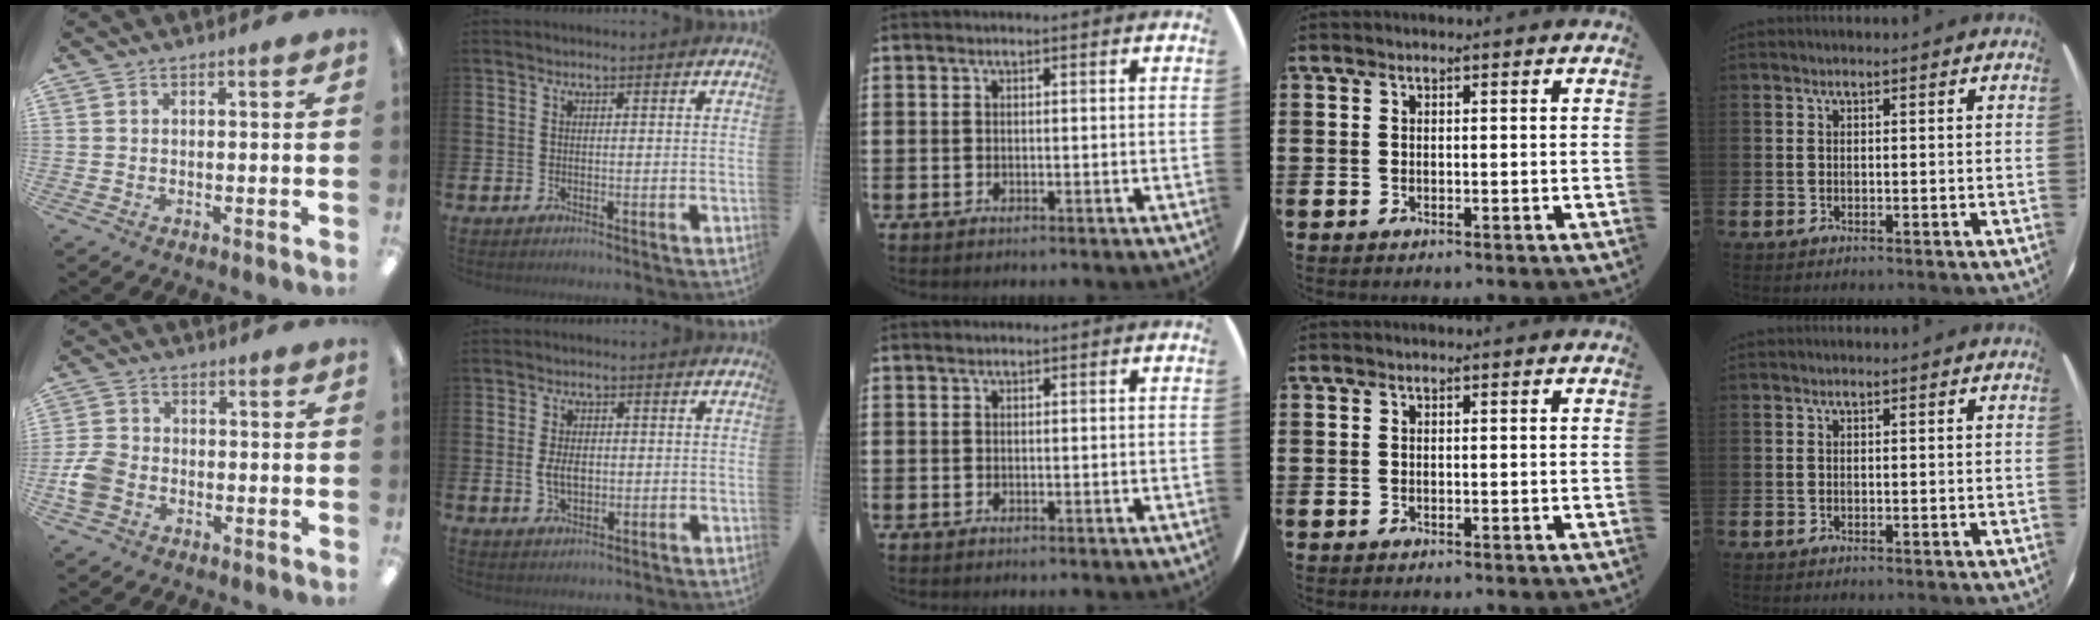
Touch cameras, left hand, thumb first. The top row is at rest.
{"thumb": {"total": 6.3, "force": [-2.2, 4.8, 3.4], "torque": [-0.072, 0.014, -0.039]}, "index": {"total": 3.5, "force": [0.0, 2.2, 2.8], "torque": [-0.042, 0.003, -0.004]}}